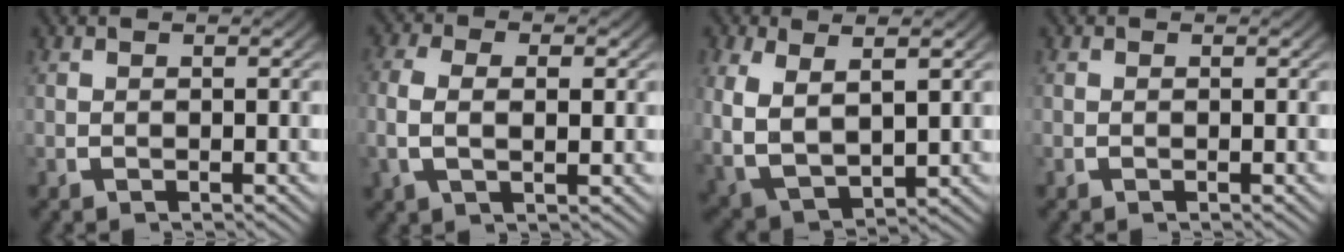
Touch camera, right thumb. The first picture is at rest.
{"total": 2.5, "force": [-1.2, 1.2, 1.9], "torque": [-0.071, -0.021, -0.010]}
{"total": 9.2, "force": [-0.2, 7.2, 5.7], "torque": [-0.162, -0.047, 0.013]}
{"total": 0.0}